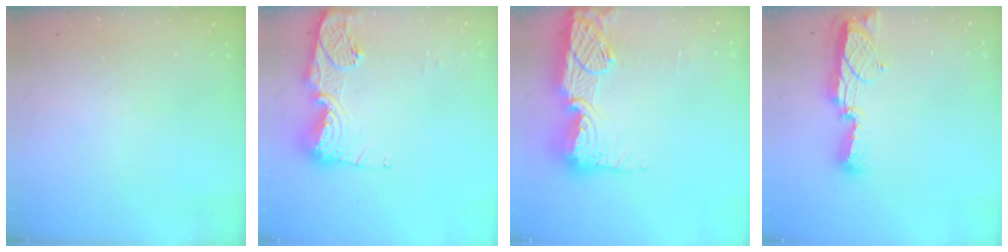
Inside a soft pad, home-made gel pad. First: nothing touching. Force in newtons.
{"total": 14.0, "press": 13.9, "slide": 1.5}
{"total": 21.2, "press": 21.2, "slide": 1.2}
{"total": 9.9, "press": 9.7, "slide": 2.0}